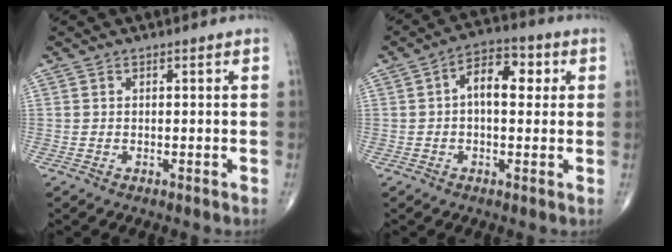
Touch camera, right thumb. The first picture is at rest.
{"total": 8.0, "force": [1.1, 4.5, 6.4], "torque": [-0.081, 0.024, 0.010]}